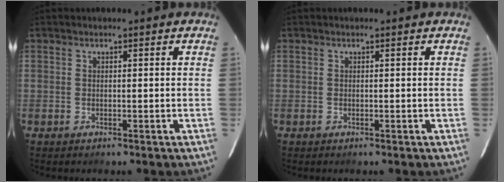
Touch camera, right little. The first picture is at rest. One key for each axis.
{"total": 0.0}